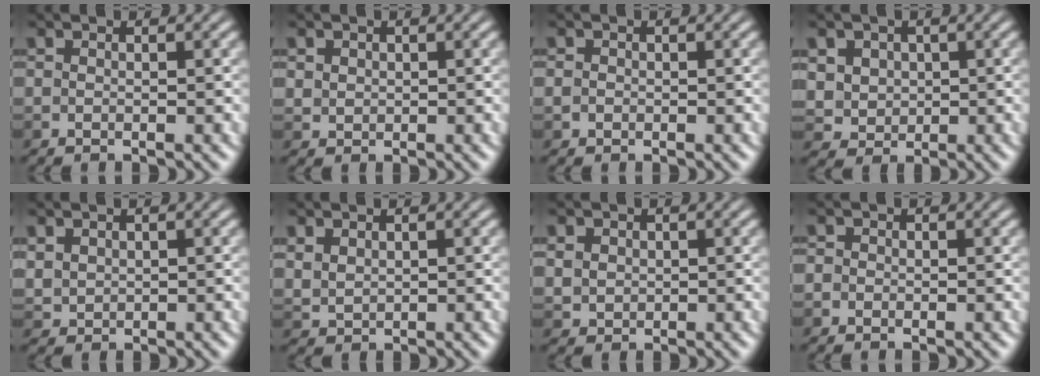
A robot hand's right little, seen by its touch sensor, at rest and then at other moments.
{"total": 1.2, "force": [0.5, 1.0, 0.1], "torque": [-0.014, -0.003, 0.007]}
{"total": 1.2, "force": [0.0, 1.1, 0.4], "torque": [-0.017, -0.001, -0.003]}
{"total": 2.7, "force": [0.7, 2.6, 0.7], "torque": [-0.038, -0.002, 0.027]}
{"total": 1.8, "force": [0.9, 1.5, 0.5], "torque": [-0.028, -0.002, 0.021]}
{"total": 2.1, "force": [1.1, 1.5, 0.9], "torque": [-0.032, -0.003, 0.026]}
{"total": 2.1, "force": [0.8, 1.9, 0.6], "torque": [-0.031, -0.001, 0.016]}
{"total": 1.0, "force": [-0.4, 0.8, 0.4], "torque": [-0.009, 0.001, -0.011]}